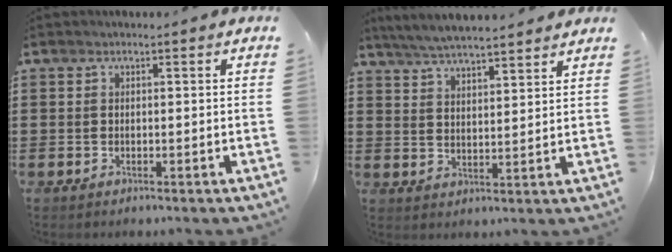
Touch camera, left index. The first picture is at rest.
{"total": 5.1, "force": [4.9, 0.2, 1.4], "torque": [-0.045, -0.016, 0.089]}